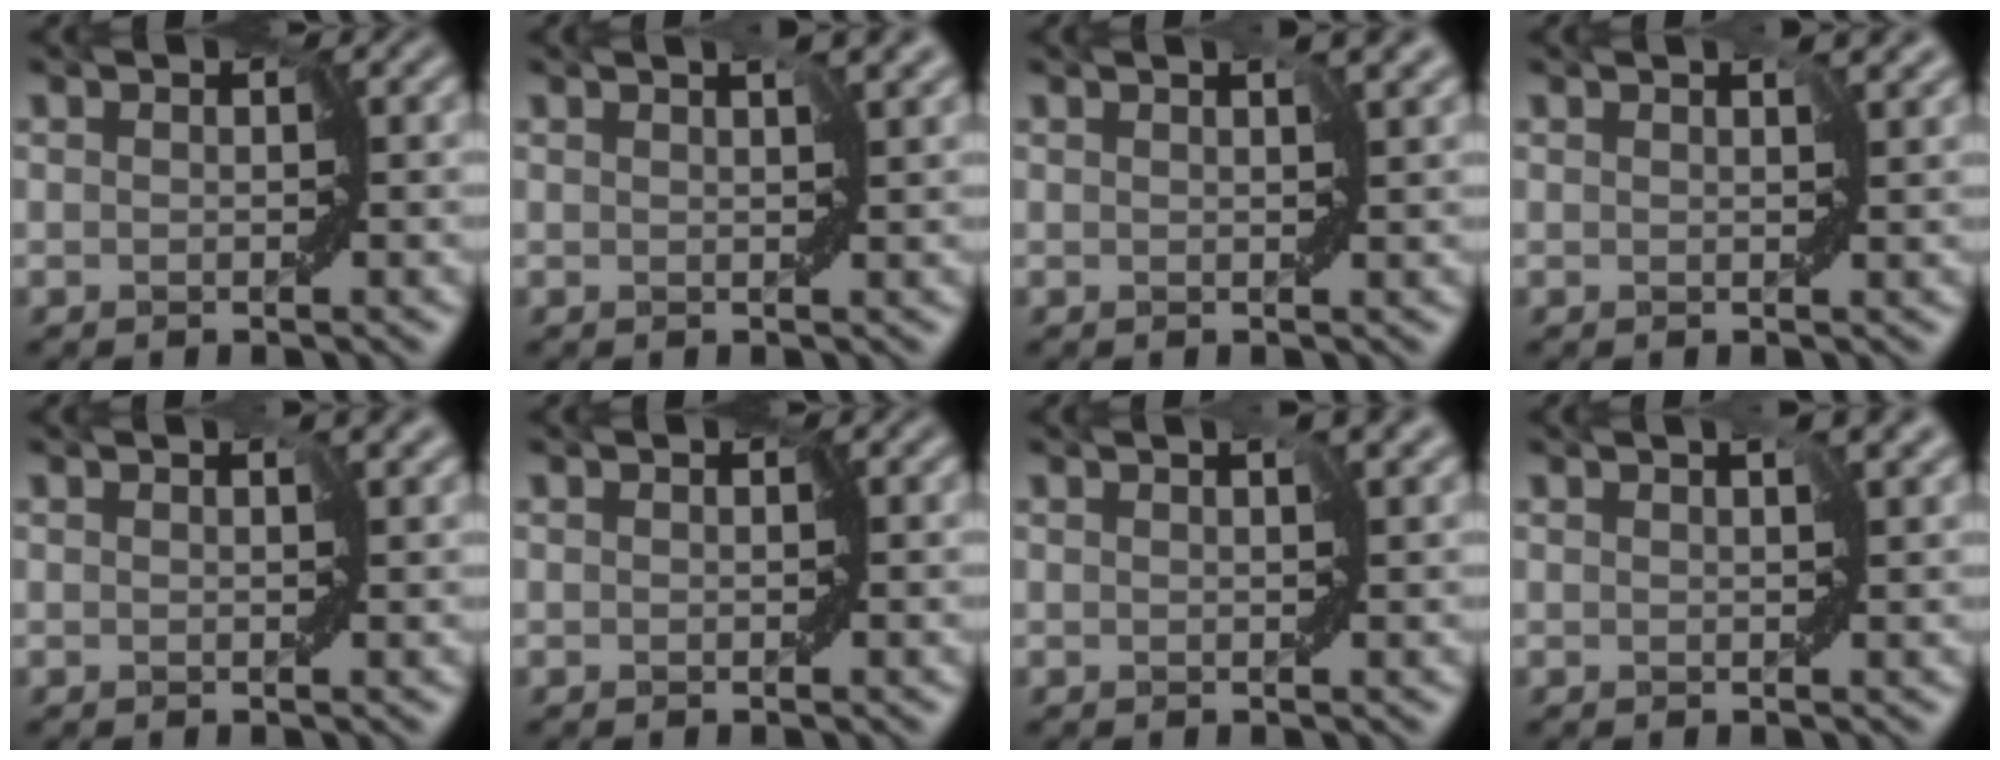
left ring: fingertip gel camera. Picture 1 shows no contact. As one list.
[{"total": 2.6, "force": [1.3, 0.7, 2.1], "torque": [-0.033, 0.005, 0.023]}, {"total": 2.3, "force": [1.1, 0.7, 1.9], "torque": [-0.029, 0.006, 0.020]}, {"total": 2.1, "force": [1.1, 0.9, 1.6], "torque": [-0.020, 0.005, 0.016]}, {"total": 1.2, "force": [0.6, 0.3, 0.9], "torque": [-0.014, 0.005, 0.012]}, {"total": 0.0}, {"total": 1.5, "force": [0.7, 0.2, 1.3], "torque": [-0.022, 0.007, 0.015]}, {"total": 2.0, "force": [1.0, 0.4, 1.6], "torque": [-0.027, 0.007, 0.018]}]